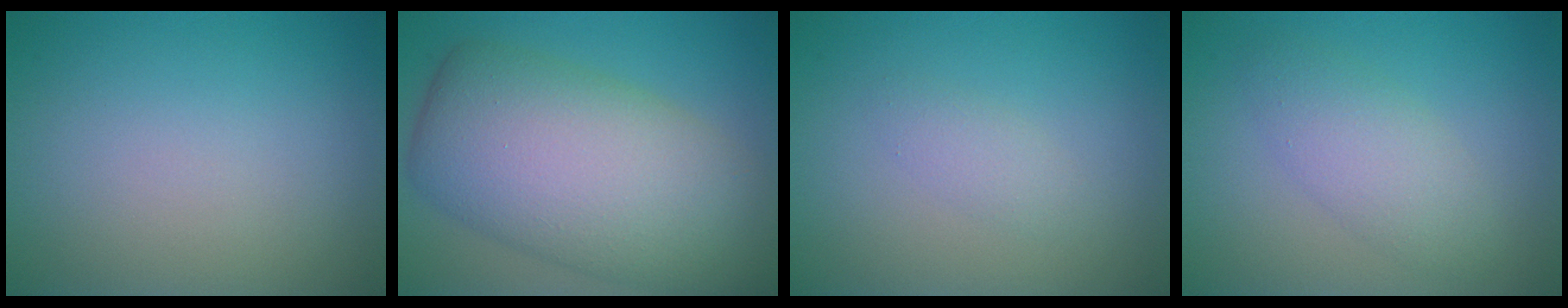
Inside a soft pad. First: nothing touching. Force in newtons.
{"total": 12.1, "press": 12.1, "slide": 0.4}
{"total": 1.3, "press": 1.3, "slide": 0.1}
{"total": 3.2, "press": 3.2, "slide": 0.1}